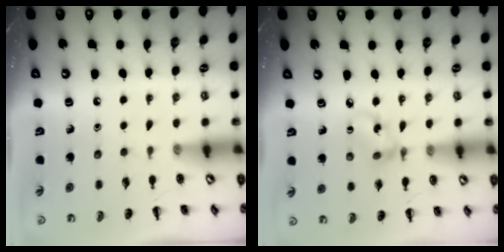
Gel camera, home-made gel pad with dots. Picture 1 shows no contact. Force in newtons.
{"total": 4.0, "press": 3.9, "slide": 0.7}